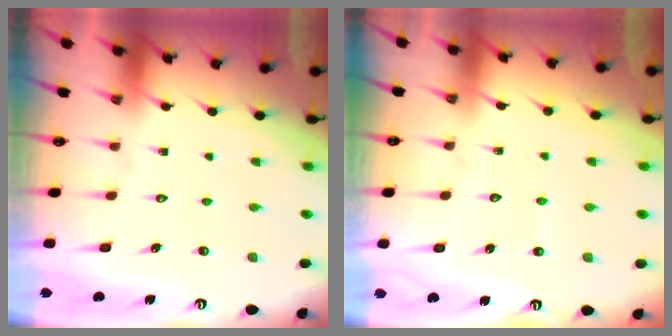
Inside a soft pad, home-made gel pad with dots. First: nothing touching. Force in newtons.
{"total": 2.5, "press": 2.5, "slide": 0.2}